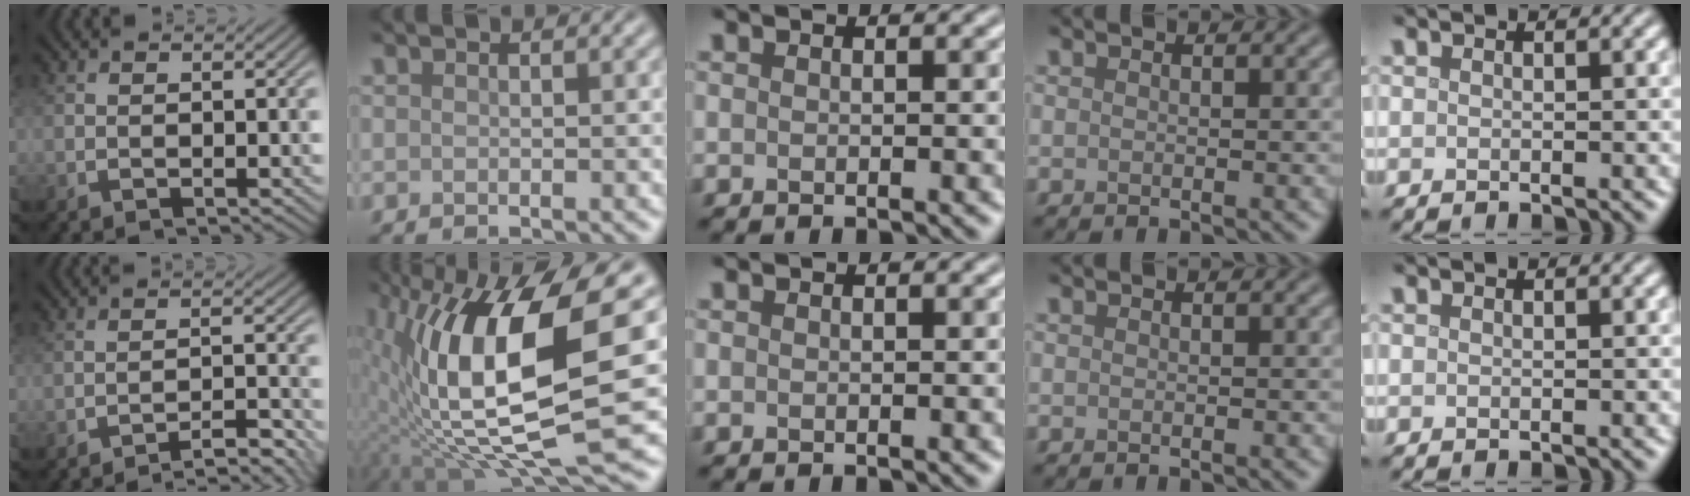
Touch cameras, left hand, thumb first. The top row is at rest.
{"thumb": {"total": 4.9, "force": [-4.2, 0.4, 2.5], "torque": [-0.034, 0.021, -0.067]}, "index": {"total": 15.3, "force": [1.2, 5.3, 14.3], "torque": [-0.269, -0.012, 0.022]}}